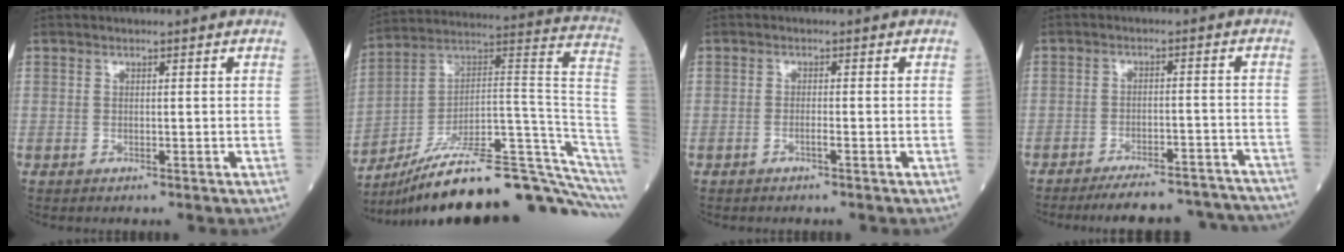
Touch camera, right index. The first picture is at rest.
{"total": 27.9, "force": [-20.8, 1.6, 18.5], "torque": [-0.162, 0.051, -0.315]}
{"total": 0.9, "force": [-0.6, -0.1, 0.6], "torque": [-0.014, 0.001, -0.012]}
{"total": 16.6, "force": [-15.8, 2.3, 4.4], "torque": [-0.044, 0.012, -0.197]}